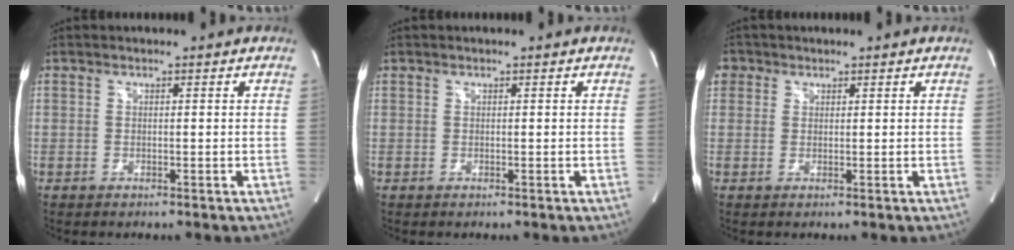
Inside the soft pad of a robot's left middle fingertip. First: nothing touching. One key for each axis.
{"total": 0.0}
{"total": 2.9, "fx": 1.3, "fy": 2.6, "fz": 0.4, "tx": 0.000, "ty": 0.013, "tz": 0.022}